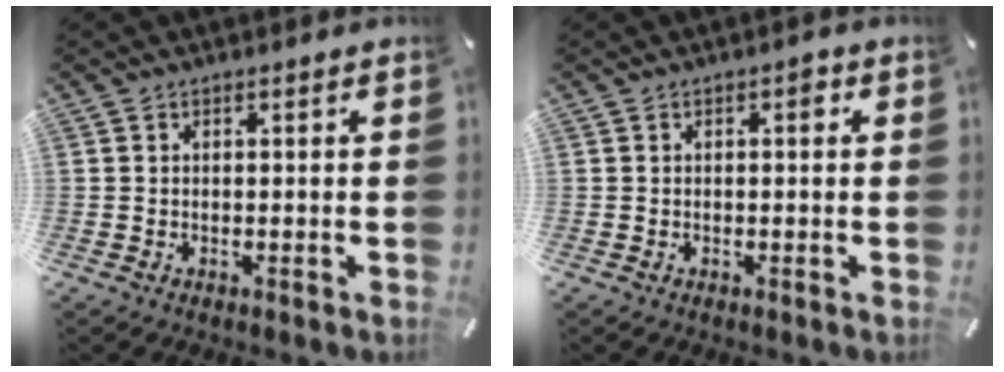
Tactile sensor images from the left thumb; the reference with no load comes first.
{"total": 1.8, "force": [0.2, 0.9, 1.6], "torque": [-0.017, 0.002, -0.003]}